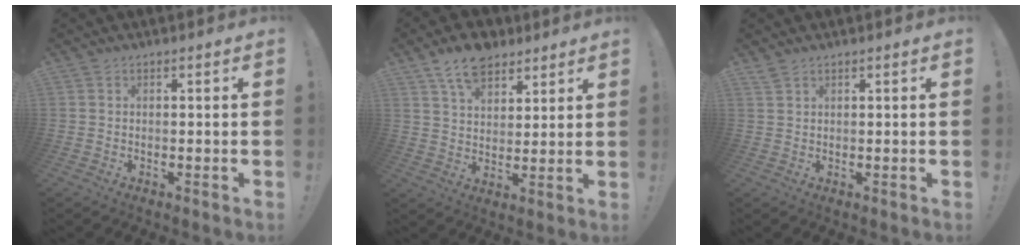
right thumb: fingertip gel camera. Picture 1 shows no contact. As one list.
[{"total": 10.6, "force": [7.4, 6.1, 4.6], "torque": [-0.079, -0.038, 0.140]}, {"total": 1.5, "force": [1.2, 0.3, 0.8], "torque": [-0.020, 0.000, 0.024]}]